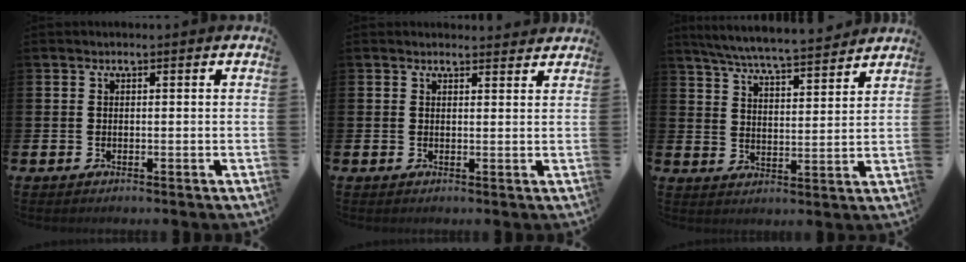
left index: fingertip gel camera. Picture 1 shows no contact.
{"total": 1.6, "force": [1.6, 0.3, -0.1], "torque": [0.013, -0.009, 0.026]}
{"total": 6.6, "force": [6.4, 0.0, 1.7], "torque": [-0.054, -0.045, 0.111]}